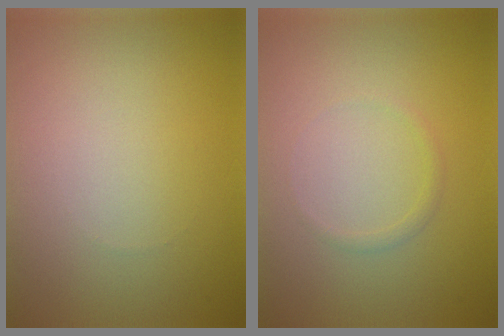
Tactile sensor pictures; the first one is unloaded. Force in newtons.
{"total": 0.7, "press": 0.7, "slide": 0.0}